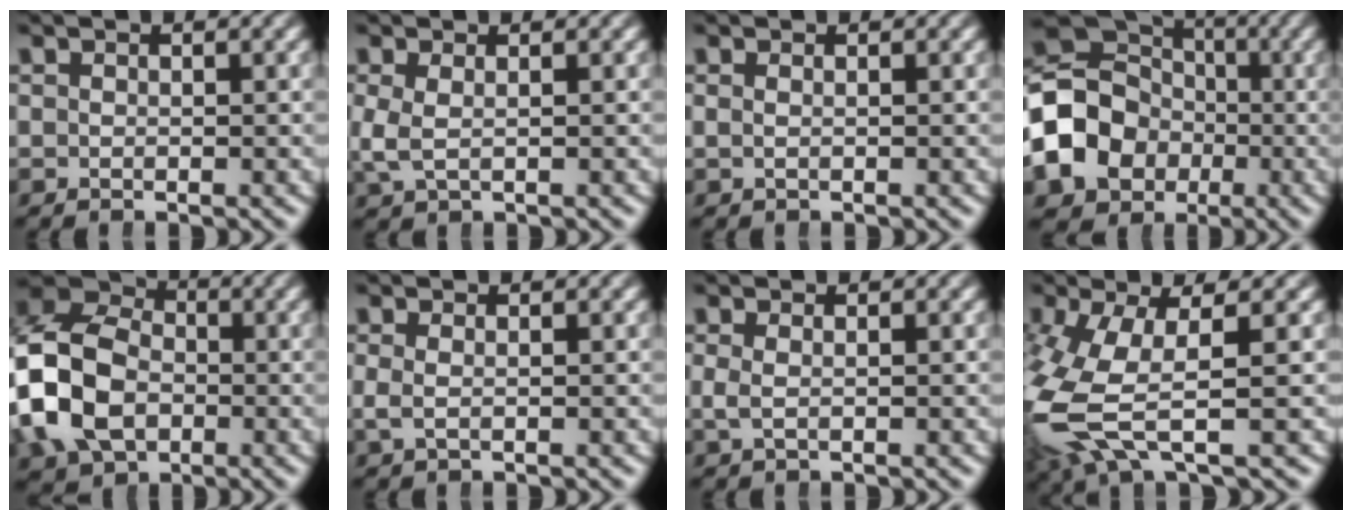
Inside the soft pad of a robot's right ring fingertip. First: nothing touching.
{"total": 1.7, "force": [0.1, 0.9, 1.5], "torque": [-0.046, -0.011, 0.014]}
{"total": 0.7, "force": [0.1, -0.7, 0.2], "torque": [0.002, -0.001, 0.005]}
{"total": 12.1, "force": [-1.5, 10.3, 6.1], "torque": [-0.144, -0.034, -0.020]}
{"total": 13.7, "force": [0.0, 11.6, 7.4], "torque": [-0.164, -0.007, -0.007]}
{"total": 1.0, "force": [0.0, 0.1, 1.0], "torque": [-0.026, -0.005, 0.006]}
{"total": 1.0, "force": [0.1, 0.1, 1.0], "torque": [-0.026, -0.005, 0.008]}
{"total": 7.9, "force": [-0.9, 4.6, 6.3], "torque": [-0.175, -0.024, -0.004]}